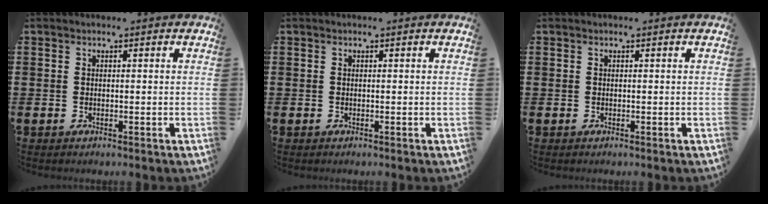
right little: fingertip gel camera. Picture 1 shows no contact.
{"total": 0.0}
{"total": 0.0}